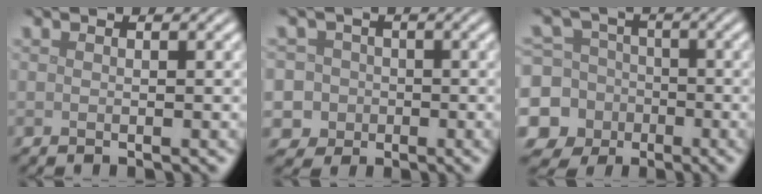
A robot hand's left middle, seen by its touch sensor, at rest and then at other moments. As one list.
[{"total": 6.6, "force": [-1.2, 6.3, 1.4], "torque": [-0.023, 0.015, -0.055]}, {"total": 11.2, "force": [-3.6, 10.4, 2.3], "torque": [-0.087, -0.021, -0.080]}]